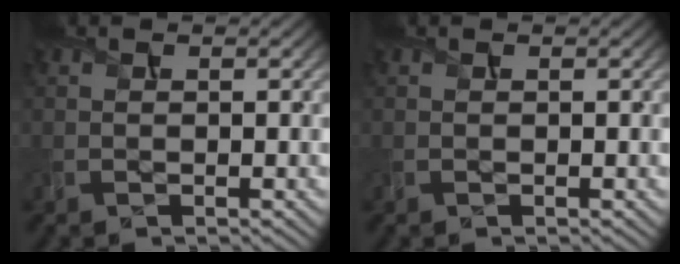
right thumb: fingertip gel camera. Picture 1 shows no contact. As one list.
[{"total": 0.0}]